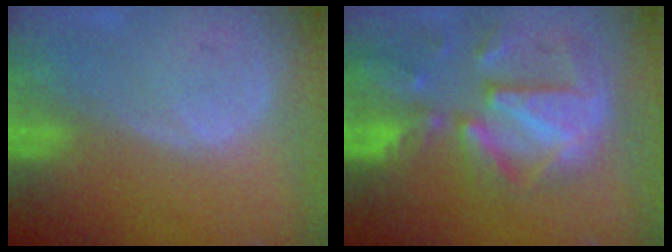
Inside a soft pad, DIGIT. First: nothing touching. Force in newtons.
{"total": 12.1, "press": 10.4, "slide": 6.2}